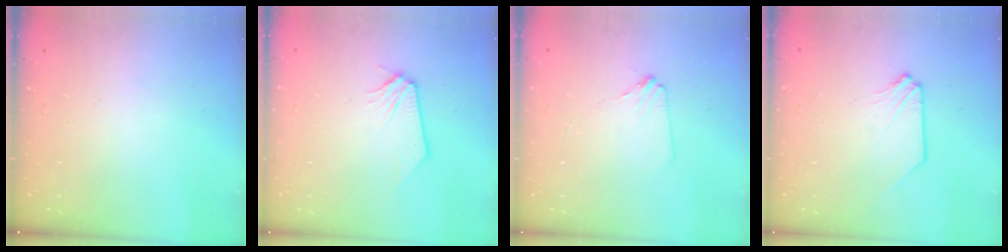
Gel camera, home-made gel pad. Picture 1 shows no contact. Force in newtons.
{"total": 0.0}
{"total": 2.3, "press": 2.3, "slide": 0.2}
{"total": 1.4, "press": 1.4, "slide": 0.2}